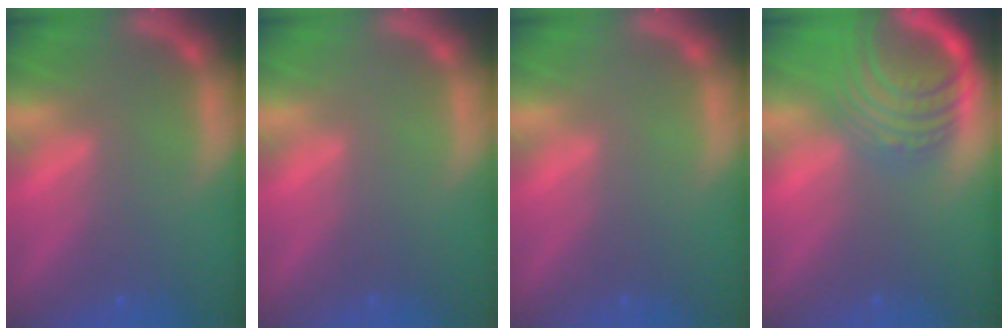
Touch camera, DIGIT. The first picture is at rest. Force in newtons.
{"total": 0.0}
{"total": 0.0}
{"total": 8.1}